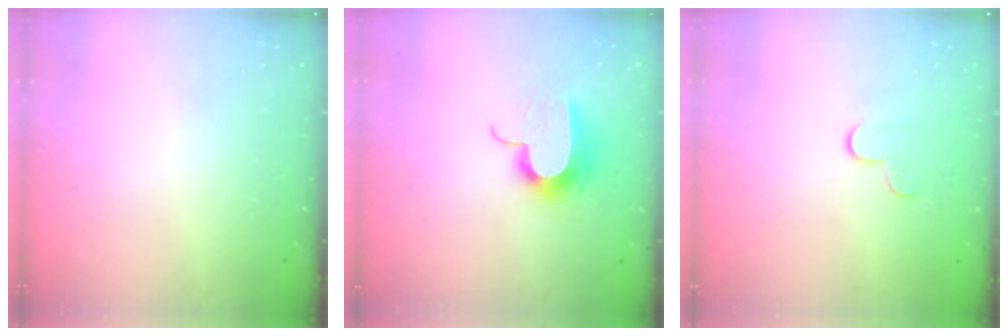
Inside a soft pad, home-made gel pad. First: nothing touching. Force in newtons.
{"total": 9.8, "press": 9.8, "slide": 0.6}
{"total": 3.6, "press": 3.5, "slide": 0.4}